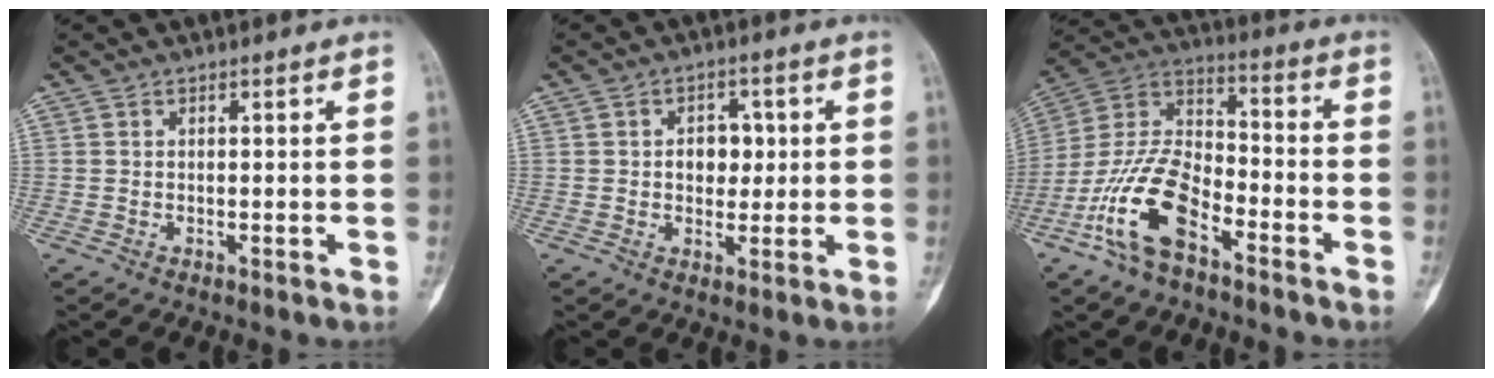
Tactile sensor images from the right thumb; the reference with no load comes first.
{"total": 5.1, "force": [0.5, 3.8, 3.3], "torque": [-0.015, 0.003, 0.006]}
{"total": 15.6, "force": [-8.2, 7.5, 11.0], "torque": [-0.215, 0.056, -0.166]}